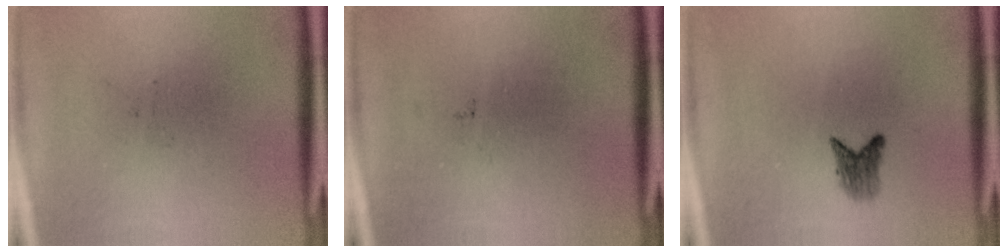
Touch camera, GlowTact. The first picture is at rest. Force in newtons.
{"total": 0.0}
{"total": 1.8}